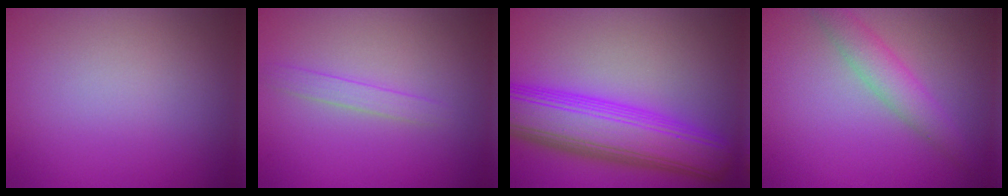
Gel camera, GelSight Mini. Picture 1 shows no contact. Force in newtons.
{"total": 1.4, "press": 1.4, "slide": 0.0}
{"total": 9.8, "press": 9.8, "slide": 0.3}
{"total": 3.0, "press": 3.0, "slide": 0.1}